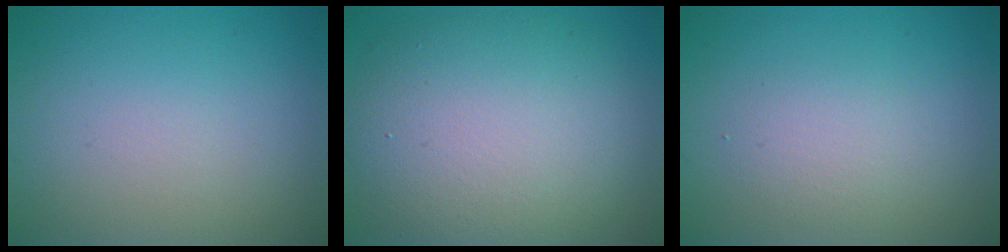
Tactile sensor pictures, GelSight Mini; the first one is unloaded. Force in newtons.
{"total": 10.8, "press": 10.8, "slide": 1.0}
{"total": 2.0, "press": 2.0, "slide": 0.1}